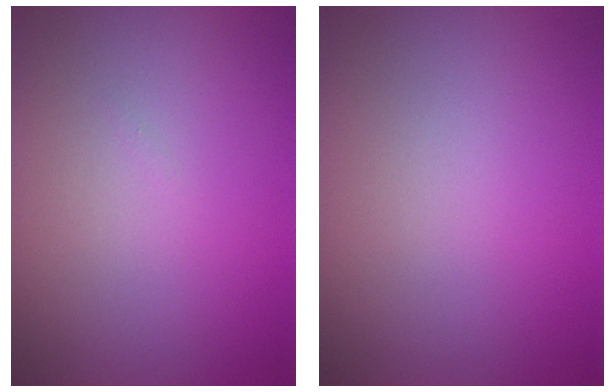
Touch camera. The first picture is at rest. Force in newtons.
{"total": 0.0}